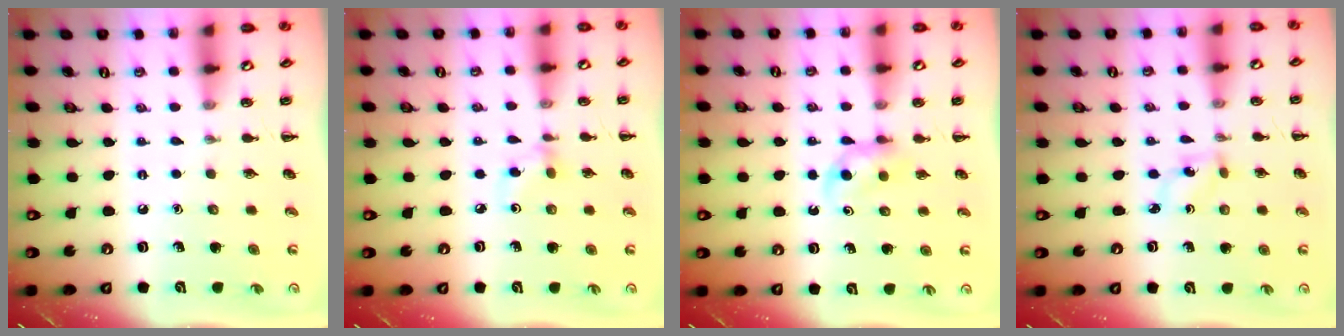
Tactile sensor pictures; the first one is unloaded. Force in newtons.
{"total": 3.0, "press": 2.9, "slide": 0.8}
{"total": 4.0, "press": 3.7, "slide": 1.4}
{"total": 2.7, "press": 2.6, "slide": 0.9}